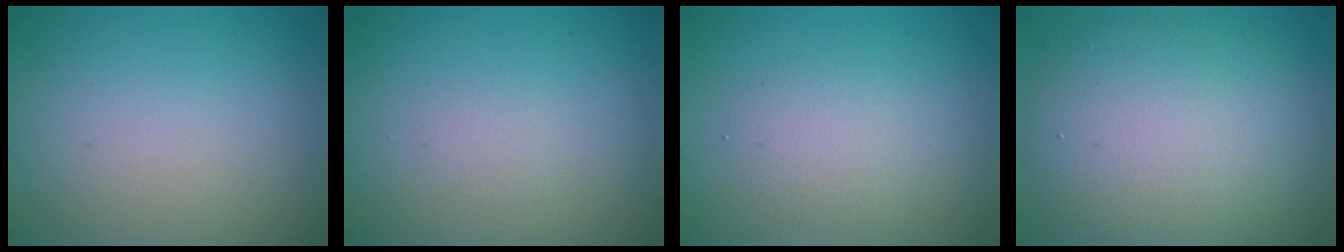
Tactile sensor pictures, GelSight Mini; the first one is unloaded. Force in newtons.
{"total": 0.6, "press": 0.6, "slide": 0.0}
{"total": 2.2, "press": 2.2, "slide": 0.0}
{"total": 9.7, "press": 9.7, "slide": 0.6}